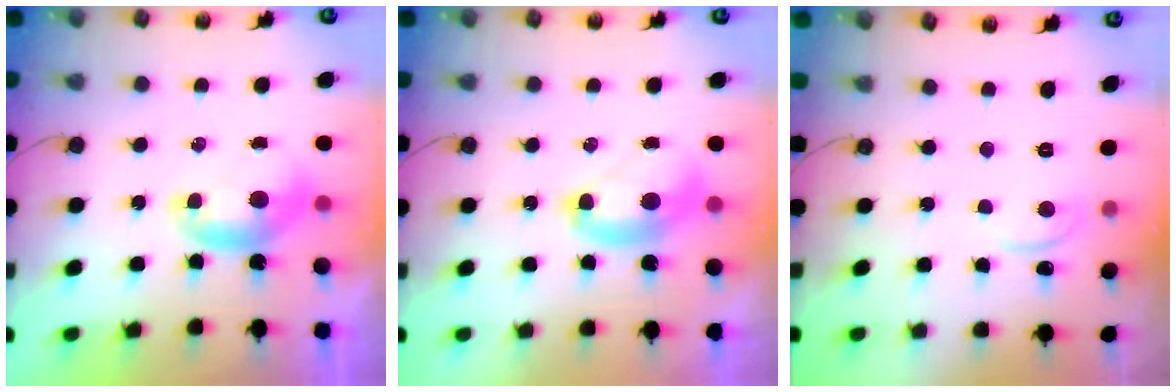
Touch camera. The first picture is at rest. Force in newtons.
{"total": 2.7, "press": 2.7, "slide": 0.1}
{"total": 1.4, "press": 1.4, "slide": 0.5}